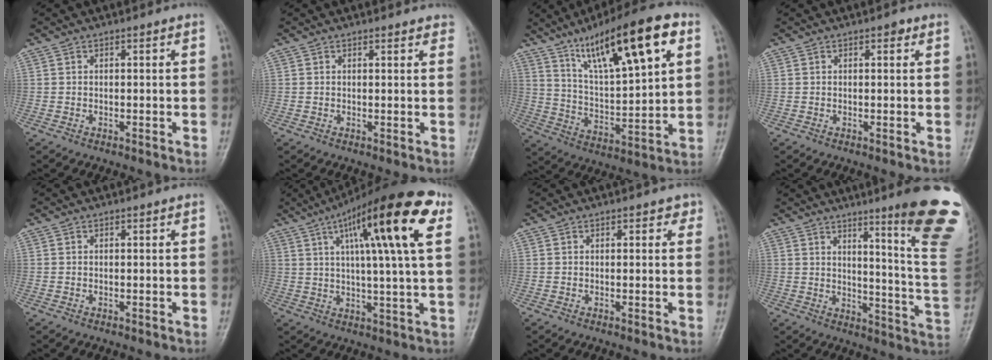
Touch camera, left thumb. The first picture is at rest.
{"total": 2.1, "force": [1.8, 0.8, 0.8], "torque": [0.005, -0.002, 0.012]}
{"total": 20.5, "force": [10.3, 5.3, 16.8], "torque": [-0.250, -0.025, 0.179]}
{"total": 1.0, "force": [0.6, 0.5, 0.7], "torque": [-0.006, 0.000, 0.004]}
{"total": 0.0}
{"total": 20.2, "force": [7.8, 3.4, 18.3], "torque": [-0.270, 0.002, 0.111]}
{"total": 1.6, "force": [0.8, 1.0, 0.9], "torque": [0.004, 0.000, 0.005]}
{"total": 21.3, "force": [12.5, 1.8, 17.2], "torque": [-0.190, -0.082, 0.161]}